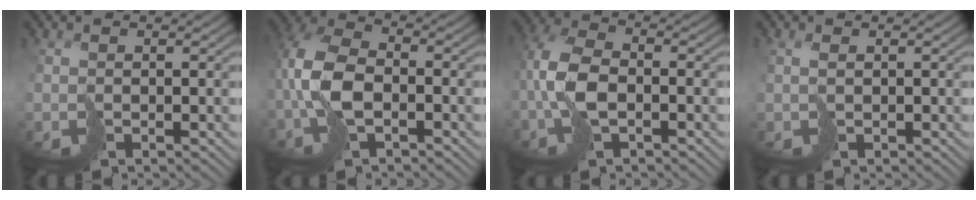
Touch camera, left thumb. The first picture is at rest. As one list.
[{"total": 9.2, "force": [-2.4, 4.9, 7.4], "torque": [-0.181, 0.004, -0.062]}, {"total": 8.1, "force": [-2.0, 4.2, 6.6], "torque": [-0.165, 0.006, -0.052]}, {"total": 1.3, "force": [0.4, 0.6, 1.1], "torque": [-0.031, 0.003, 0.007]}]